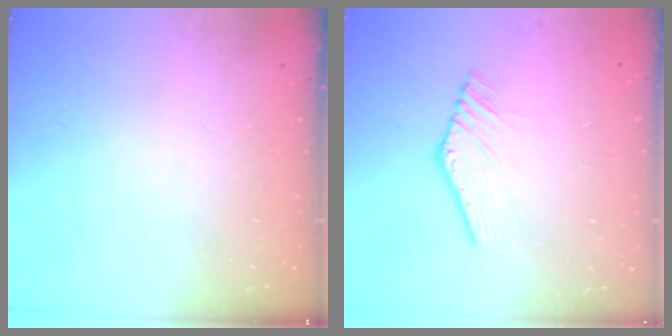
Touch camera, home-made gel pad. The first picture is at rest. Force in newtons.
{"total": 2.3, "press": 2.3, "slide": 0.2}